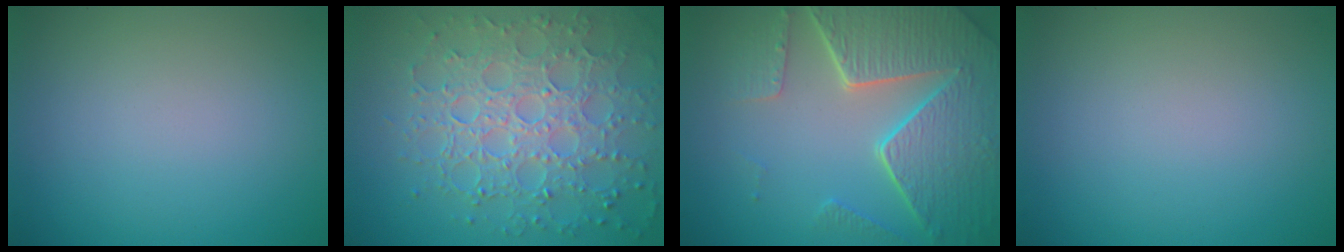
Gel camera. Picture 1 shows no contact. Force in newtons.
{"total": 8.1, "press": 5.9, "slide": 5.6}
{"total": 8.4, "press": 6.0, "slide": 5.8}
{"total": 0.0}